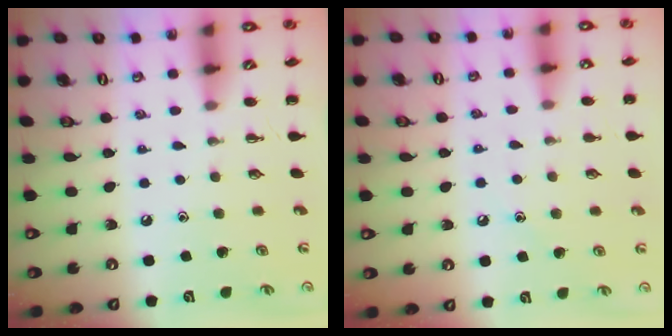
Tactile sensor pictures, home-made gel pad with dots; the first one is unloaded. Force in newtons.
{"total": 5.9, "press": 5.8, "slide": 1.4}